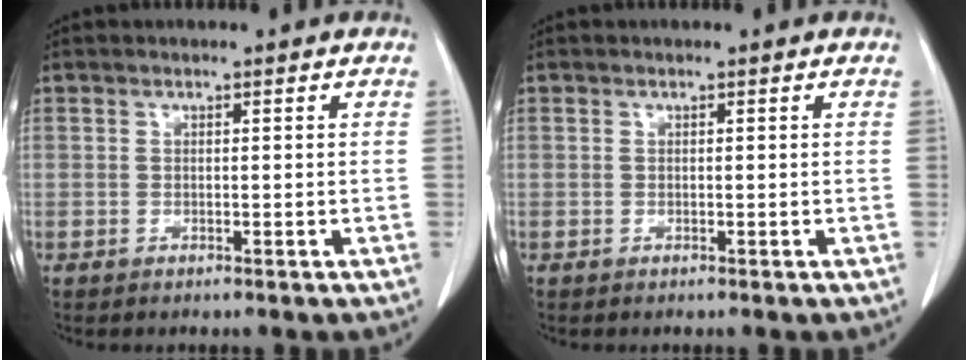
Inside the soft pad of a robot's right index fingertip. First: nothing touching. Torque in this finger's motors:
{"motor_torque": [-0.05, 0.05, 0.00, 0.00]}